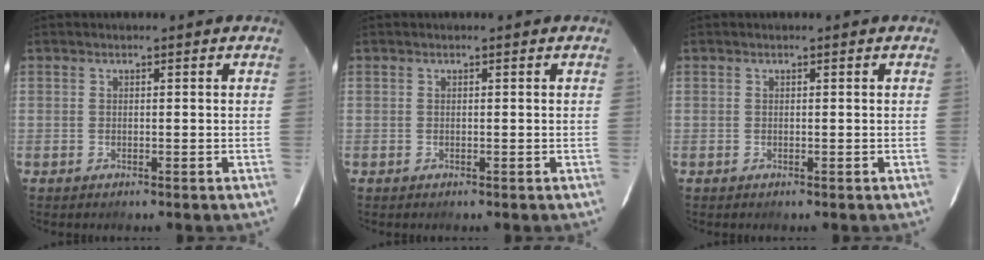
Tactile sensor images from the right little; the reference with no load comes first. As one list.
[{"total": 0.0}, {"total": 0.0}]